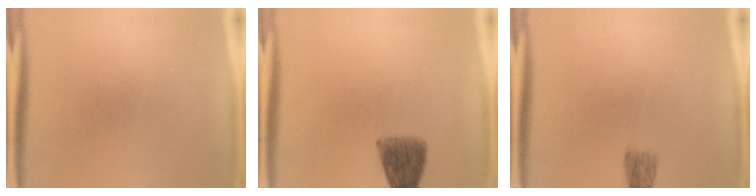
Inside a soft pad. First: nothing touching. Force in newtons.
{"total": 6.7}
{"total": 2.5}